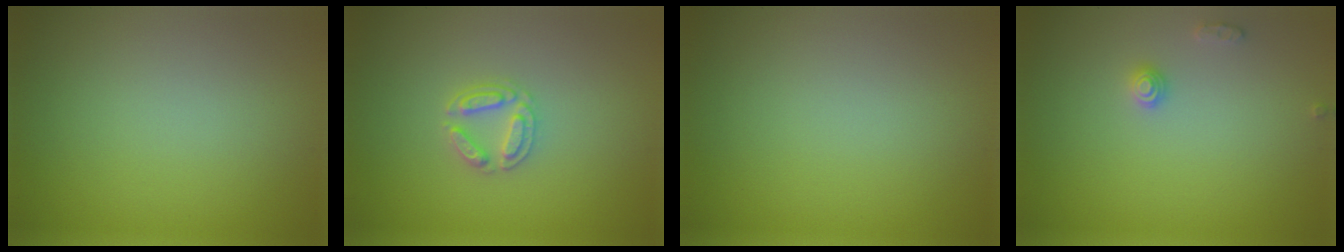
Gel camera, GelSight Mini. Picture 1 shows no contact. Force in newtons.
{"total": 2.5, "press": 2.5, "slide": 0.4}
{"total": 0.0}
{"total": 1.2, "press": 1.2, "slide": 0.0}